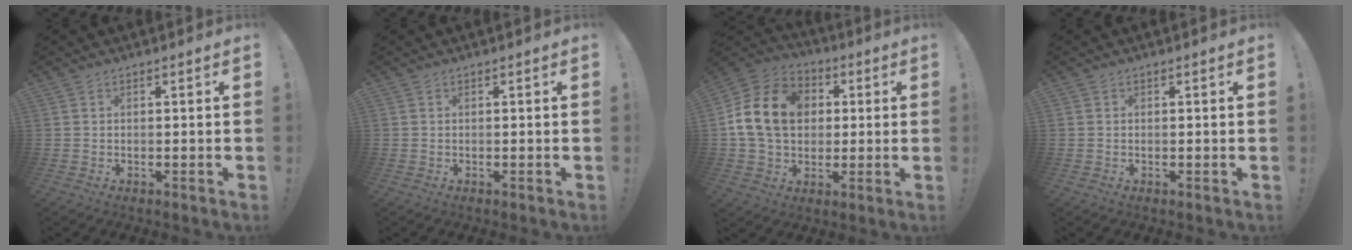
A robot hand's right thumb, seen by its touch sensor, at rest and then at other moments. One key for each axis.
{"total": 0.0}
{"total": 17.3, "fx": 2.8, "fy": 13.4, "fz": 10.5, "tx": -0.174, "ty": 0.010, "tz": 0.056}
{"total": 0.0}